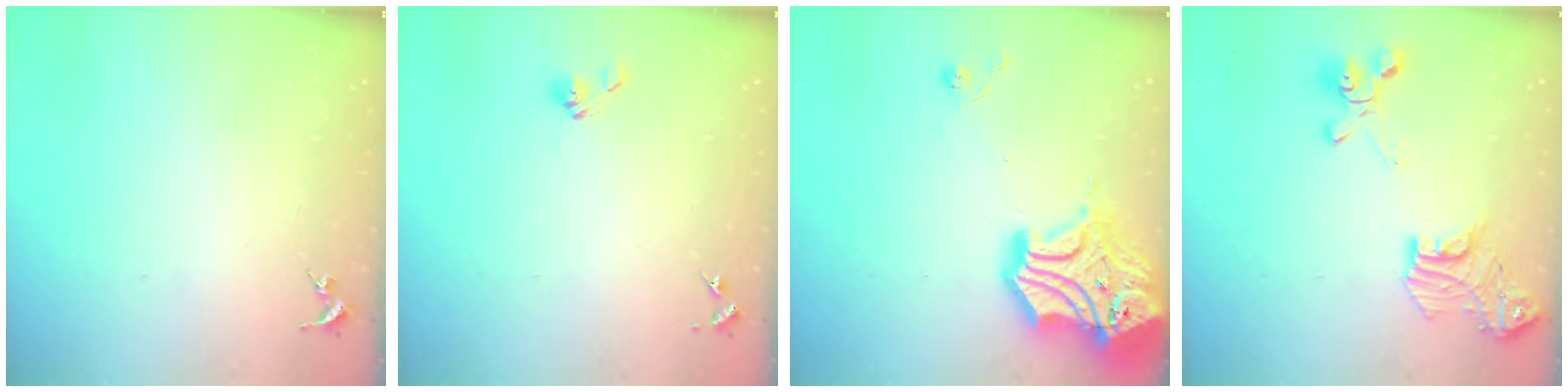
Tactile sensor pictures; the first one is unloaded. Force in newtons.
{"total": 5.2, "press": 4.8, "slide": 2.1}
{"total": 21.9, "press": 21.7, "slide": 2.9}
{"total": 18.7, "press": 18.6, "slide": 1.6}